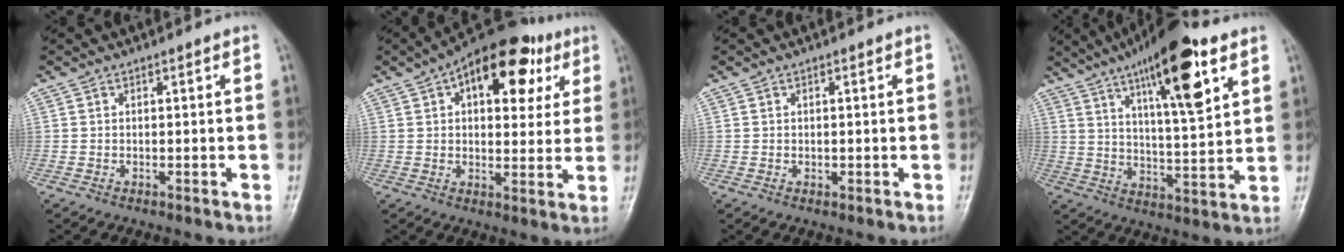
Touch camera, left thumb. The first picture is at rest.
{"total": 17.5, "force": [7.0, 9.5, 12.9], "torque": [-0.135, 0.001, 0.093]}
{"total": 0.5, "force": [0.0, 0.4, 0.3], "torque": [-0.004, -0.001, 0.001]}
{"total": 18.3, "force": [9.5, 4.8, 14.9], "torque": [-0.216, -0.033, 0.154]}